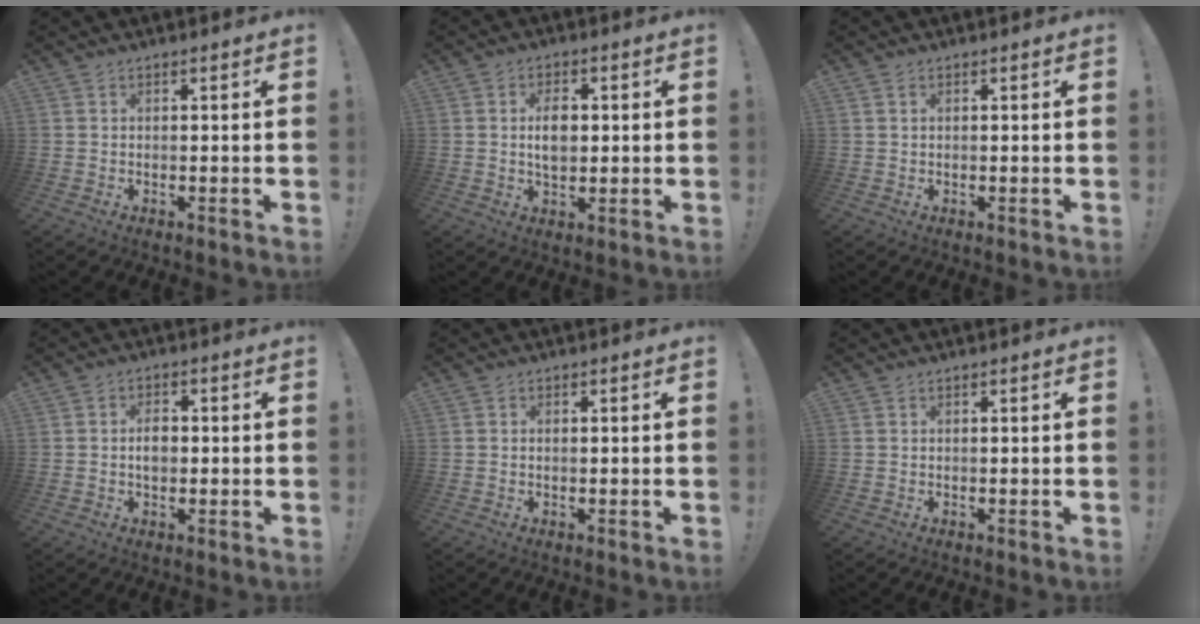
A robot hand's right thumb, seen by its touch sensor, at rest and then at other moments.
{"total": 6.8, "force": [0.9, 4.5, 5.0], "torque": [-0.074, -0.001, 0.011]}
{"total": 0.7, "force": [0.5, 0.4, 0.3], "torque": [-0.008, 0.001, 0.010]}
{"total": 4.0, "force": [0.0, 2.8, 2.8], "torque": [-0.031, 0.001, -0.006]}
{"total": 0.5, "force": [0.2, 0.4, 0.3], "torque": [-0.007, 0.002, 0.004]}
{"total": 0.0}